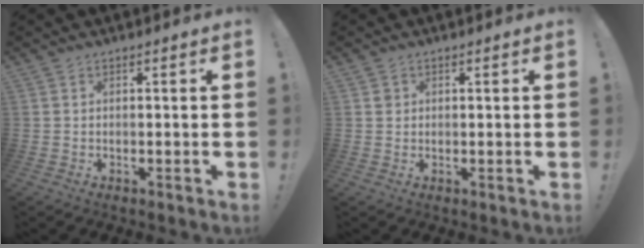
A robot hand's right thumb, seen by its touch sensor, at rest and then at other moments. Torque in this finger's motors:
{"motor_torque": [-0.35, 0.29, 0.17, -0.08, -0.10]}